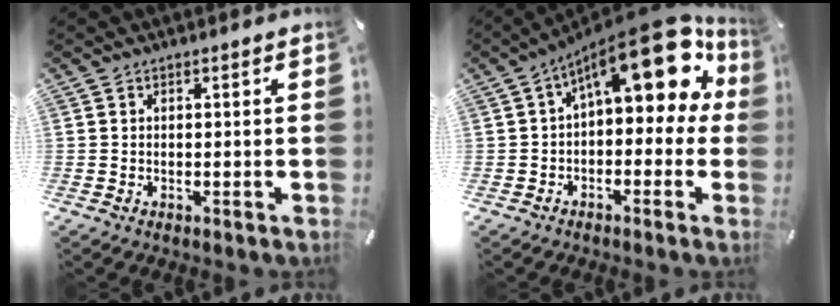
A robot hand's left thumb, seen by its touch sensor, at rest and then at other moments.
{"total": 18.5, "force": [8.1, 8.1, 14.6], "torque": [-0.207, -0.056, 0.134]}